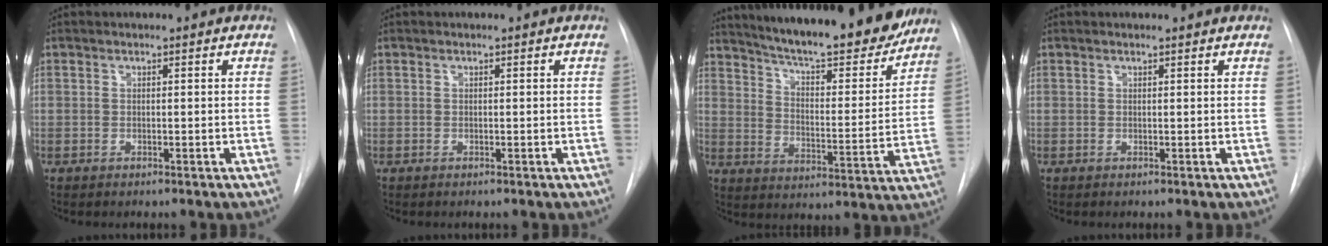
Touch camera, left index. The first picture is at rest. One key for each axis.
{"total": 0.0}
{"total": 23.5, "fx": 20.8, "fy": 3.7, "fz": 10.4, "tx": -0.163, "ty": -0.036, "tz": 0.283}
{"total": 0.9, "fx": 0.9, "fy": 0.0, "fz": 0.2, "tx": -0.011, "ty": 0.008, "tz": 0.013}